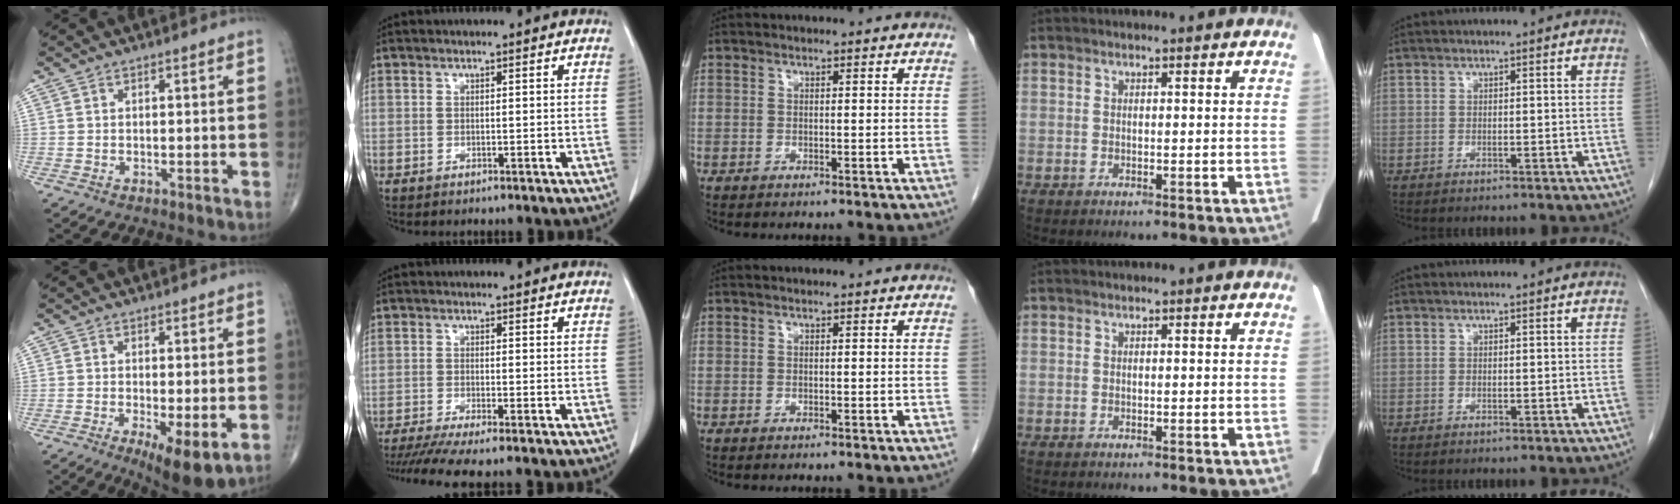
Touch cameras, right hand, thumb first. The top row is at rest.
{"thumb": {"total": 8.5, "force": [-2.5, 2.6, 7.7], "torque": [-0.120, -0.021, -0.036]}, "index": {"total": 7.3, "force": [-6.1, -0.5, 4.0], "torque": [-0.060, -0.016, -0.099]}}